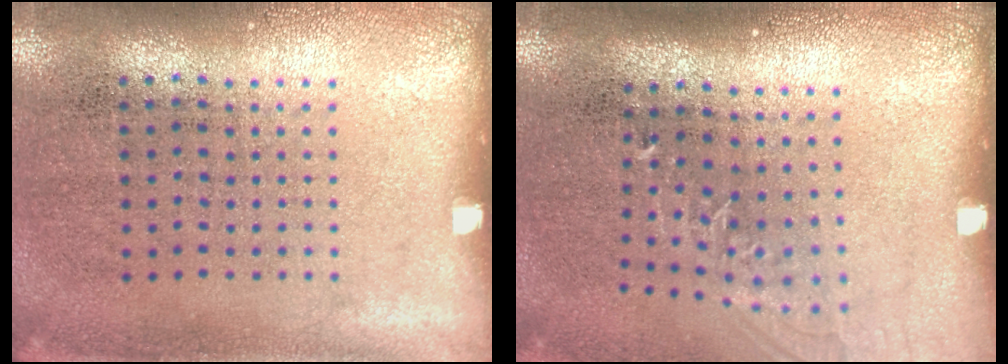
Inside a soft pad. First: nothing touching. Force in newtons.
{"total": 1.2, "press": 1.0, "slide": 0.7}